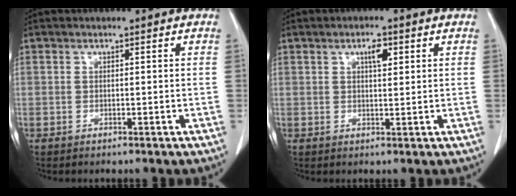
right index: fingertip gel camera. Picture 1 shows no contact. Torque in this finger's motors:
{"motor_torque": [0.02, 0.04, 0.06, 0.01]}